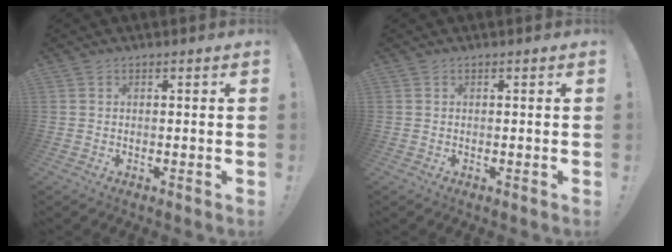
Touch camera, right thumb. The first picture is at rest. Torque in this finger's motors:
{"motor_torque": [-0.04, 0.04, 0.05, -0.05, 0.00]}